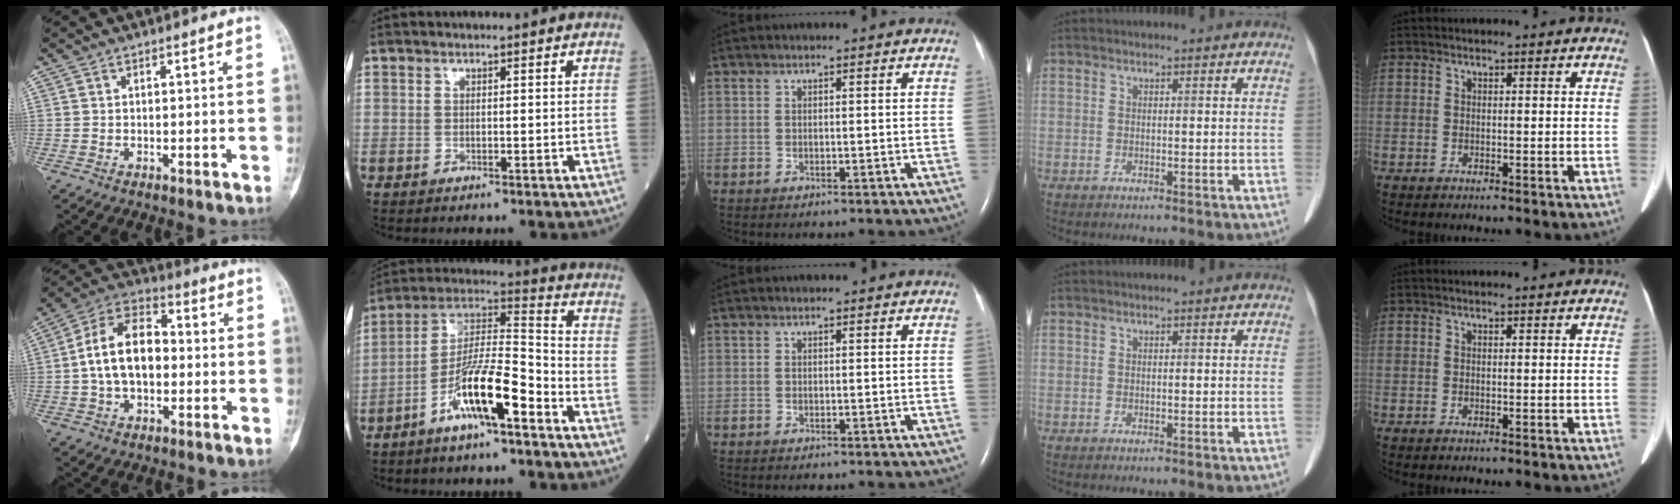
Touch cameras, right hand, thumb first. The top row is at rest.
{"thumb": {"total": 13.7, "force": [-0.4, 8.7, 10.6], "torque": [-0.174, 0.036, -0.016]}, "index": {"total": 12.7, "force": [-6.8, 1.8, 10.6], "torque": [-0.200, 0.006, -0.125]}}